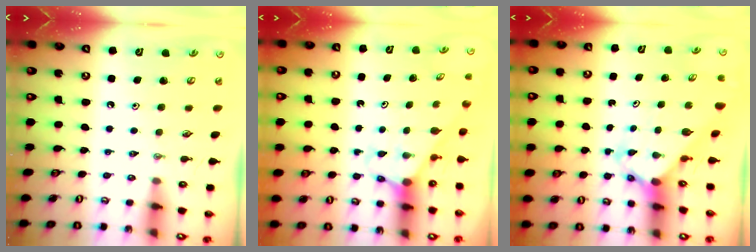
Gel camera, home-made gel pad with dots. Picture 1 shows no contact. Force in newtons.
{"total": 2.7, "press": 2.7, "slide": 0.2}
{"total": 2.5, "press": 2.5, "slide": 0.2}